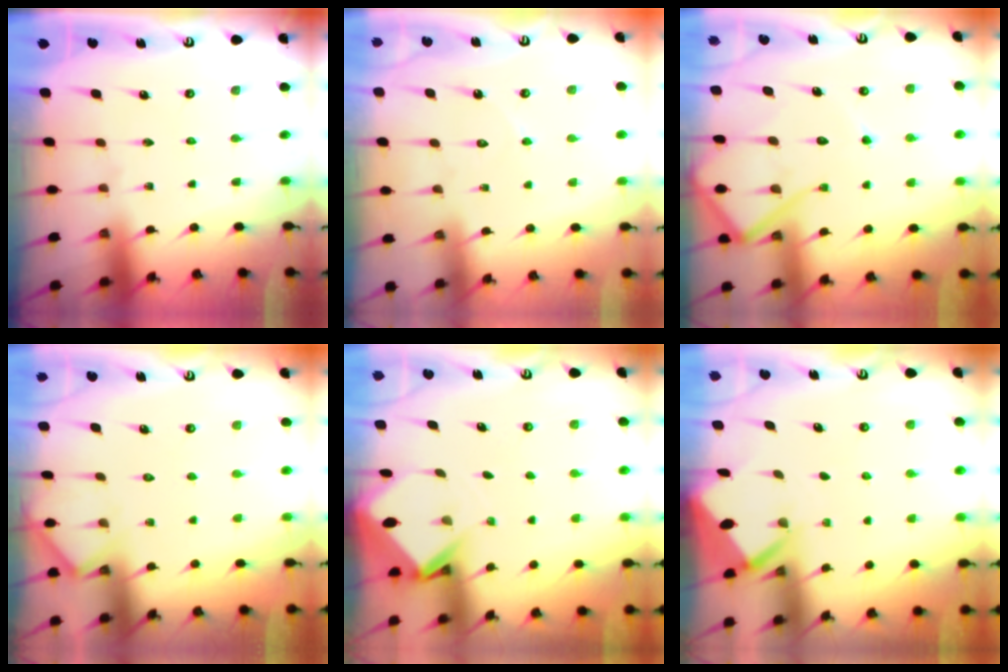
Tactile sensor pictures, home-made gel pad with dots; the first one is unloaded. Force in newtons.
{"total": 4.6, "press": 4.6, "slide": 0.5}
{"total": 12.5, "press": 12.5, "slide": 1.1}
{"total": 6.1, "press": 6.0, "slide": 0.8}
{"total": 3.6, "press": 3.6, "slide": 0.2}
{"total": 2.6, "press": 2.6, "slide": 0.3}